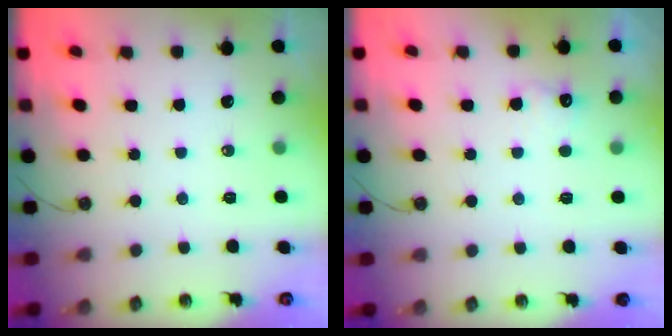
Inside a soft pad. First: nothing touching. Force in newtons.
{"total": 6.8, "press": 6.8, "slide": 1.1}